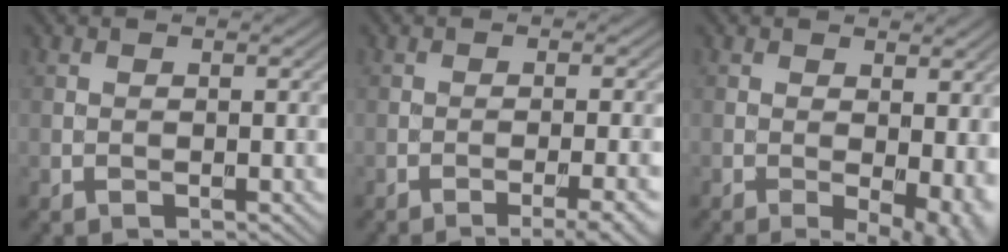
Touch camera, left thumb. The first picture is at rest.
{"total": 5.1, "force": [-2.8, 0.9, 4.1], "torque": [-0.051, 0.011, -0.043]}
{"total": 7.2, "force": [-0.9, 3.2, 6.4], "torque": [-0.079, -0.009, -0.004]}